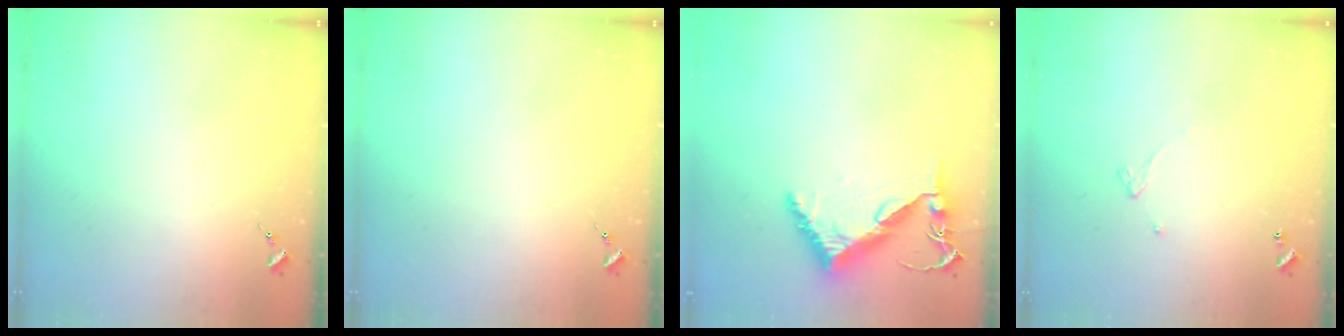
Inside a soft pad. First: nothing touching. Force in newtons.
{"total": 0.0}
{"total": 8.3, "press": 8.2, "slide": 1.2}
{"total": 2.4, "press": 2.4, "slide": 0.2}